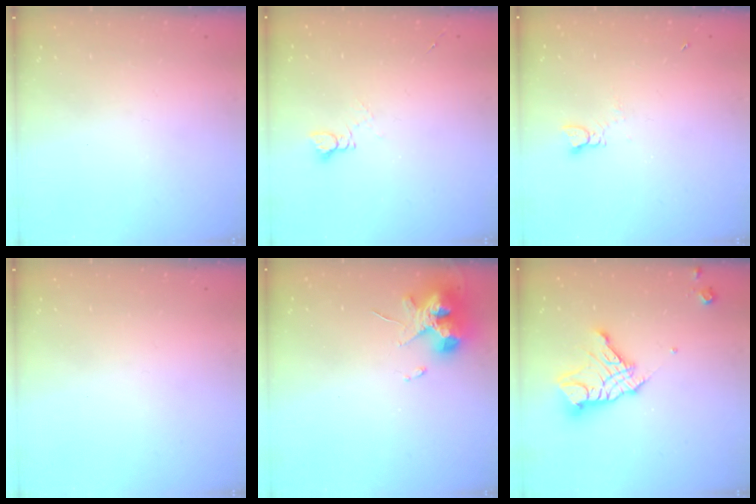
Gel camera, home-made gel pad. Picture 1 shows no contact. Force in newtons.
{"total": 3.7, "press": 3.7, "slide": 0.5}
{"total": 0.9, "press": 0.9, "slide": 0.1}
{"total": 0.0}
{"total": 12.0, "press": 11.8, "slide": 1.9}
{"total": 13.1, "press": 13.1, "slide": 1.3}